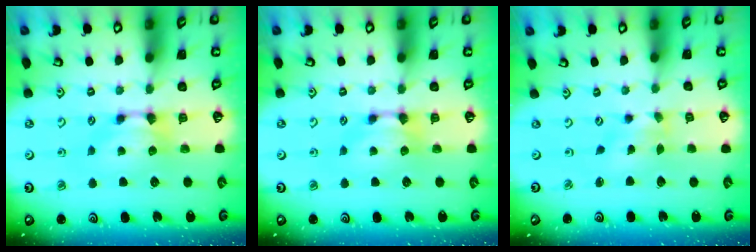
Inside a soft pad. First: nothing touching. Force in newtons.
{"total": 0.0}
{"total": 2.3, "press": 2.1, "slide": 0.9}